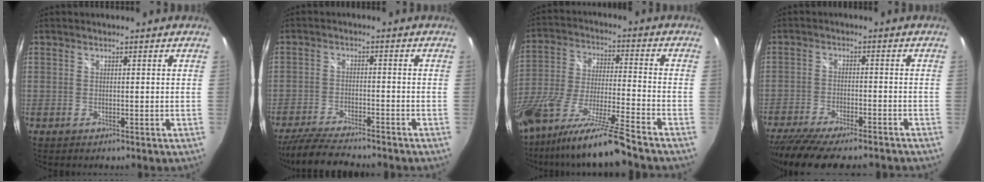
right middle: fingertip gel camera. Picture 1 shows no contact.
{"total": 11.5, "force": [-10.2, 1.8, 5.1], "torque": [-0.127, -0.022, -0.174]}
{"total": 19.6, "force": [-15.7, -0.3, 11.7], "torque": [-0.224, -0.052, -0.283]}
{"total": 17.3, "force": [-14.5, 3.8, 8.6], "torque": [-0.174, -0.043, -0.224]}